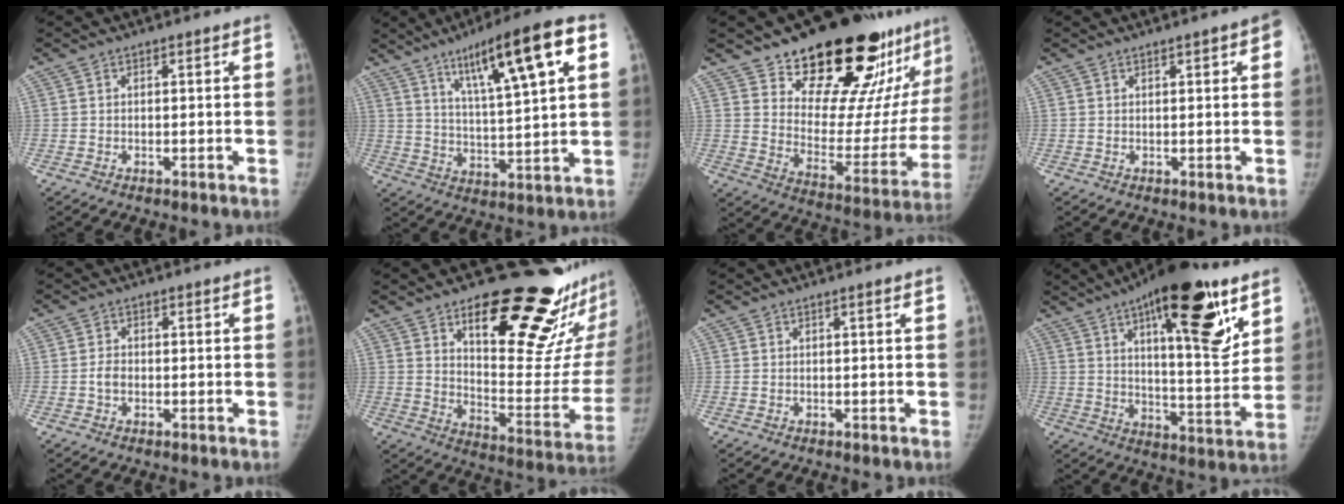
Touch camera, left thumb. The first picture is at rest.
{"total": 17.5, "force": [7.9, 3.3, 15.2], "torque": [-0.224, -0.015, 0.128]}
{"total": 27.6, "force": [19.7, 10.9, 15.9], "torque": [-0.184, -0.117, 0.286]}
{"total": 3.5, "force": [1.4, 1.2, 3.0], "torque": [-0.024, 0.002, 0.014]}
{"total": 2.3, "force": [-0.7, 1.8, 1.2], "torque": [-0.012, 0.007, -0.014]}
{"total": 28.6, "force": [17.9, 10.0, 19.9], "torque": [-0.226, -0.103, 0.260]}
{"total": 0.0}
{"total": 24.3, "force": [12.4, 8.2, 19.3], "torque": [-0.259, -0.046, 0.187]}